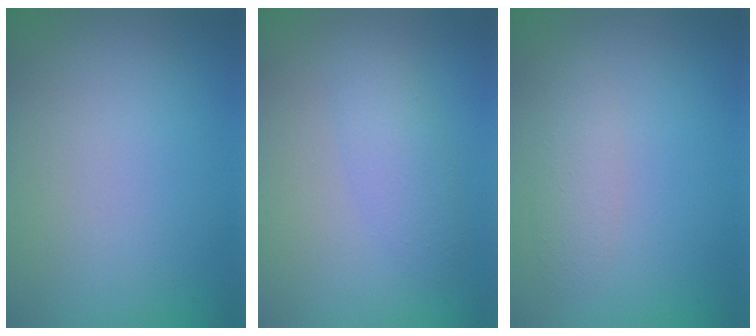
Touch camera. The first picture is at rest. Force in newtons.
{"total": 2.2, "press": 2.2, "slide": 0.1}
{"total": 1.7, "press": 1.7, "slide": 0.1}